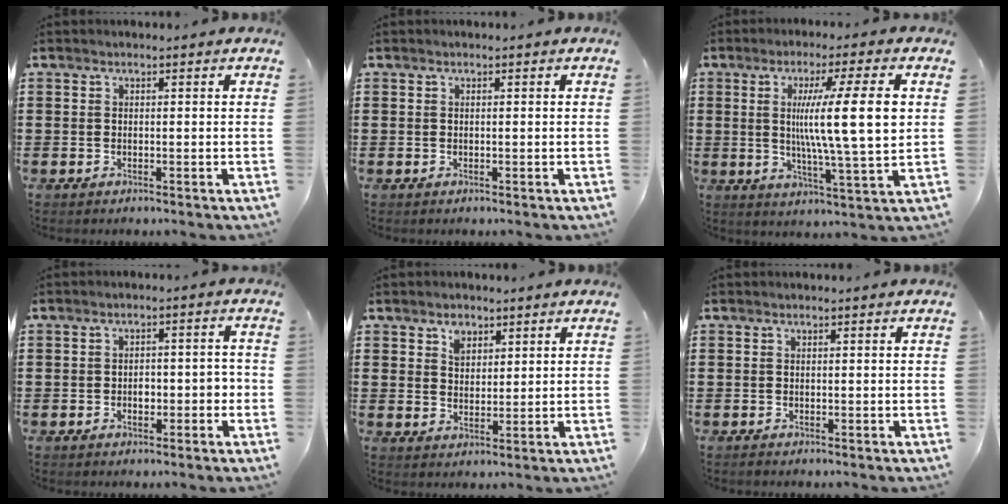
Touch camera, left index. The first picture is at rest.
{"total": 0.0}
{"total": 12.6, "force": [2.1, 1.2, 12.4], "torque": [-0.212, 0.000, 0.028]}
{"total": 2.5, "force": [-1.0, 1.3, 1.9], "torque": [-0.037, 0.007, -0.021]}
{"total": 3.3, "force": [2.3, 2.2, 1.0], "torque": [-0.009, -0.002, 0.039]}
{"total": 0.0}